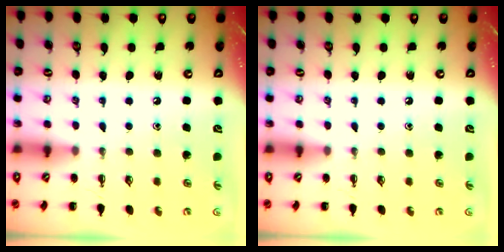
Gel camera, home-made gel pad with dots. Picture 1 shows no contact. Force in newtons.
{"total": 0.0}